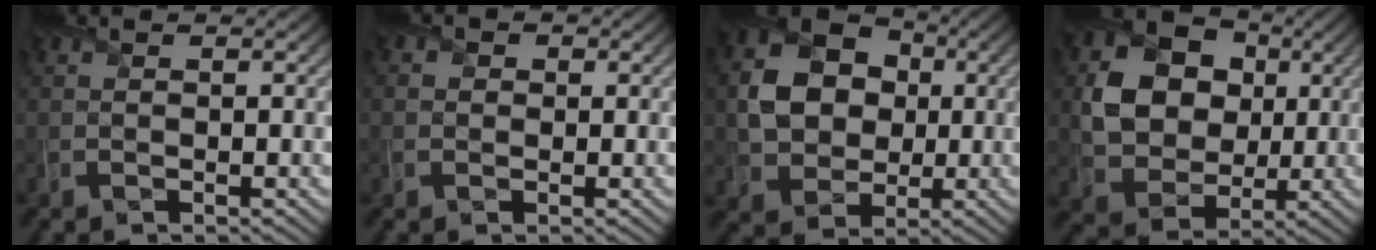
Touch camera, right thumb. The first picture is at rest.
{"total": 1.5, "force": [0.0, 1.4, 0.4], "torque": [-0.011, 0.000, -0.010]}
{"total": 9.1, "force": [0.4, 7.3, 5.3], "torque": [-0.117, 0.004, 0.000]}
{"total": 10.2, "force": [1.5, 8.4, 5.6], "torque": [-0.124, -0.003, 0.022]}